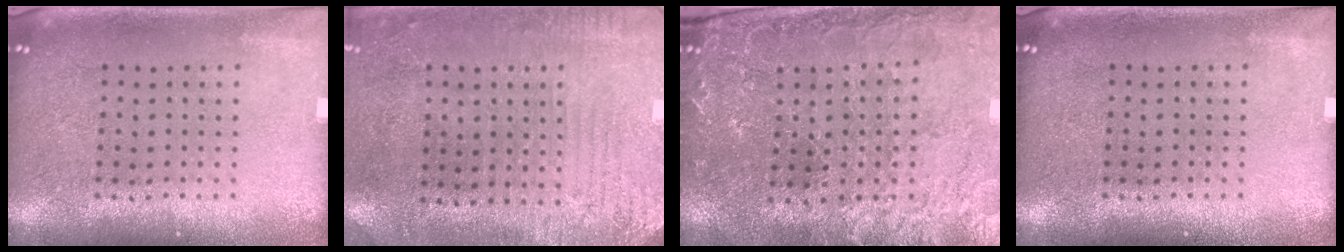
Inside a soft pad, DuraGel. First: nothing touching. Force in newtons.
{"total": 2.8, "press": 2.4, "slide": 1.5}
{"total": 1.2, "press": 1.2, "slide": 0.4}
{"total": 0.0}